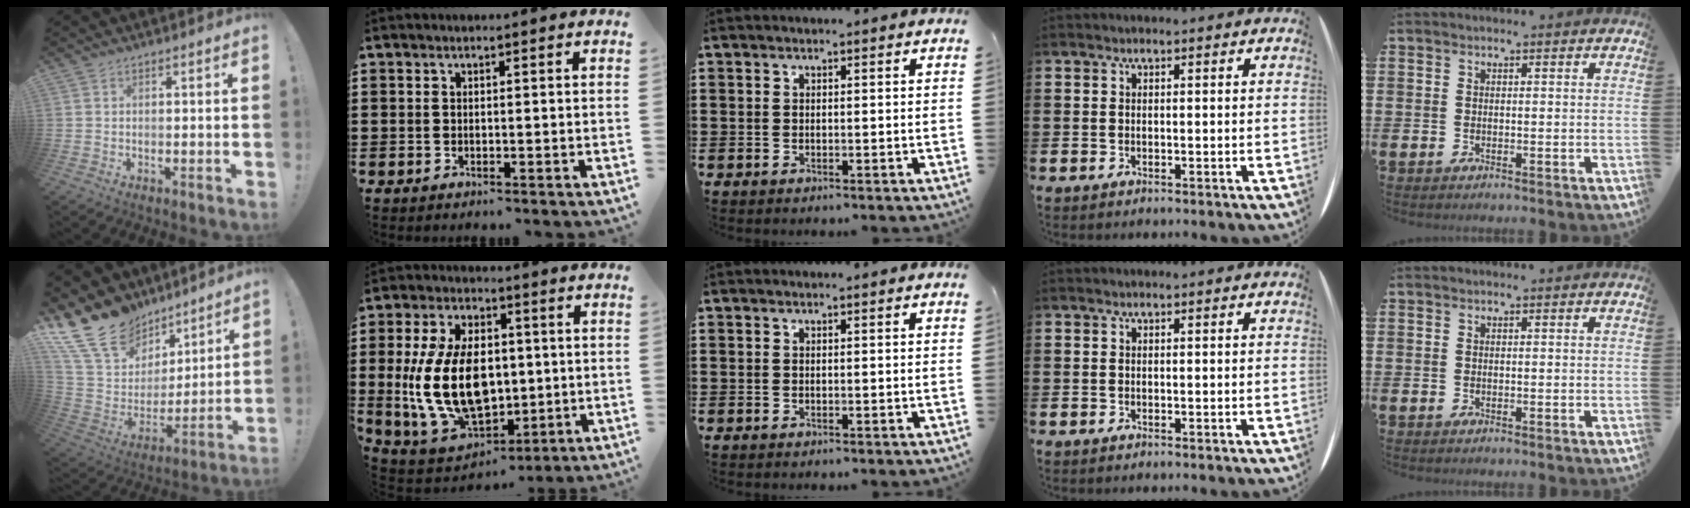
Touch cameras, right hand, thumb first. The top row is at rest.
{"thumb": {"total": 19.3, "force": [13.9, 11.6, 6.8], "torque": [-0.127, -0.094, 0.279]}, "index": {"total": 15.8, "force": [0.3, 9.9, 12.4], "torque": [-0.289, -0.006, 0.007]}}